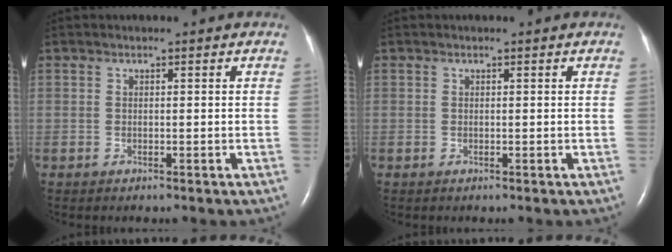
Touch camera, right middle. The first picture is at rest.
{"total": 0.0}